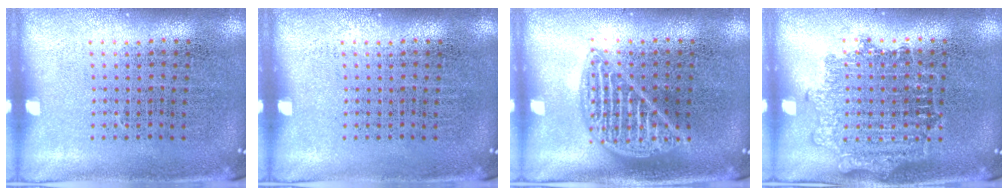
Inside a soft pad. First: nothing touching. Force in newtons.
{"total": 0.0}
{"total": 1.5, "press": 1.5, "slide": 0.2}
{"total": 1.1, "press": 1.1, "slide": 0.1}